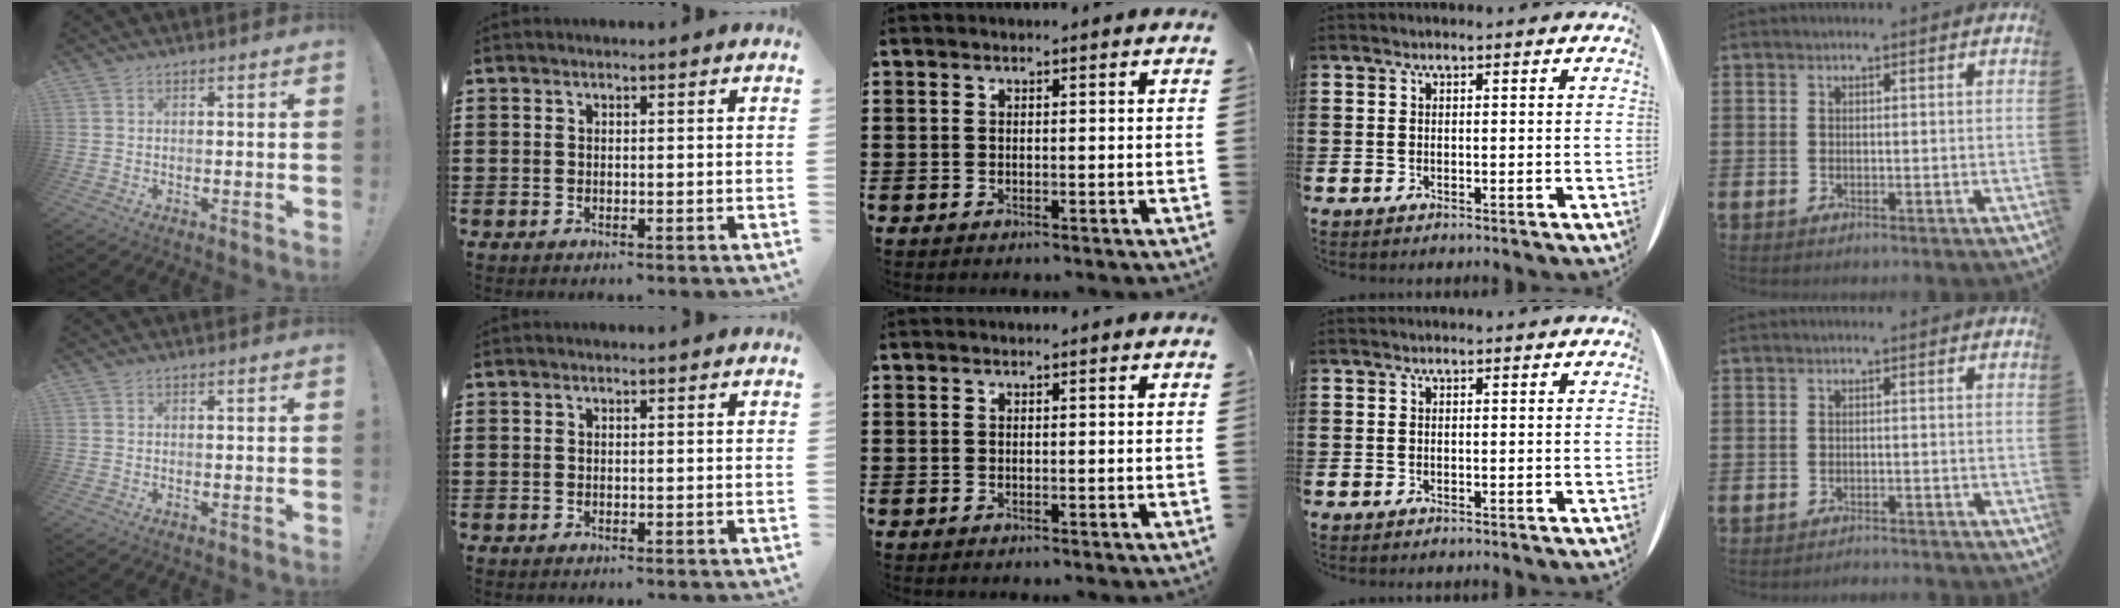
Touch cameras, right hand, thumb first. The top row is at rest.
{"little": {"total": 1.0, "force": [-1.0, -0.1, -0.1], "torque": [-0.001, 0.002, -0.021]}}